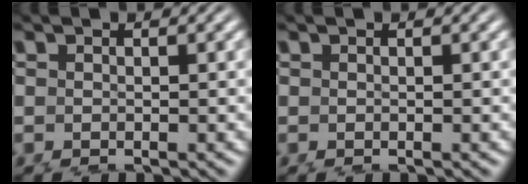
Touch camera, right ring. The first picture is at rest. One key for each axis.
{"total": 0.0}